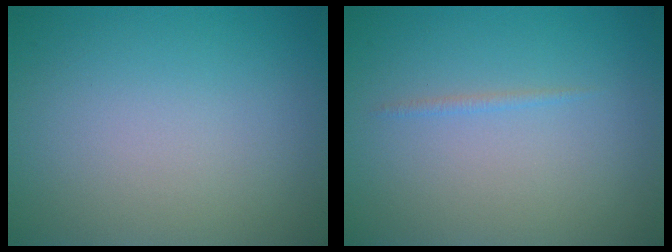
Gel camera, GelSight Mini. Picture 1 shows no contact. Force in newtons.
{"total": 0.6, "press": 0.6, "slide": 0.1}